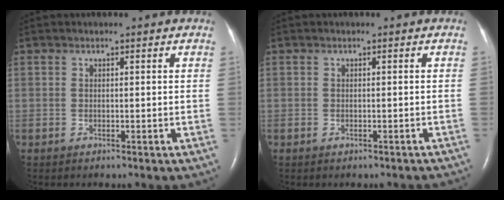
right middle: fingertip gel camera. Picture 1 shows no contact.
{"total": 2.2, "force": [-1.9, 0.7, 0.9], "torque": [-0.014, -0.001, -0.019]}